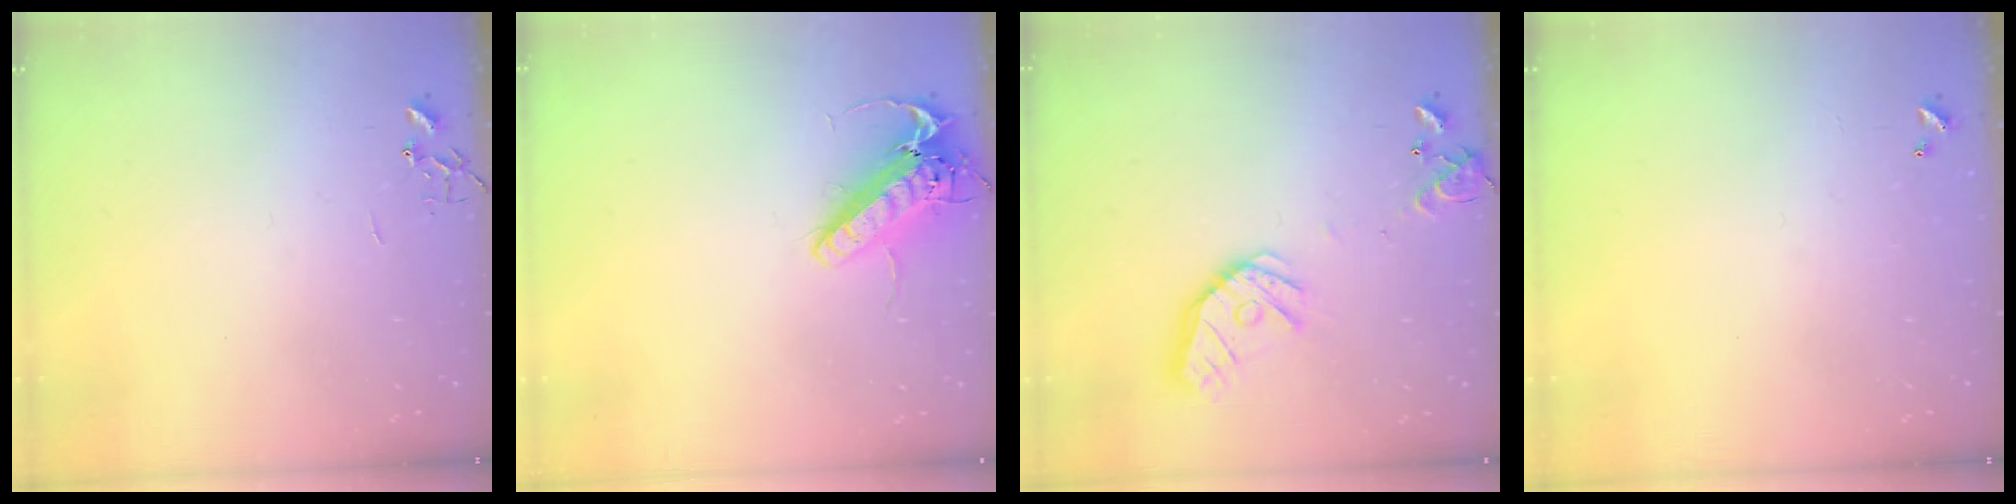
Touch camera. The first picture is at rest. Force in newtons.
{"total": 14.8, "press": 14.5, "slide": 2.9}
{"total": 15.8, "press": 15.5, "slide": 2.5}
{"total": 0.0}